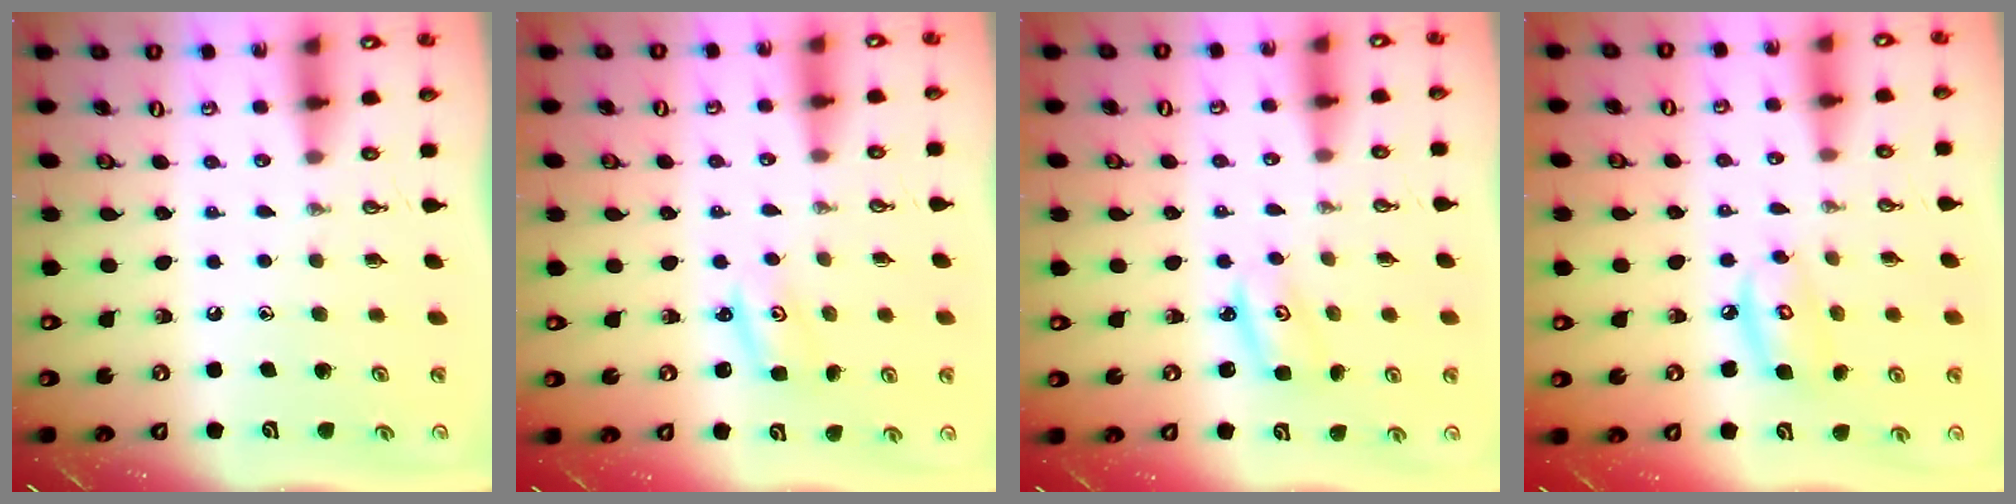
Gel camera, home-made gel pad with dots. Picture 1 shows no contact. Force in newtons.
{"total": 2.1, "press": 2.1, "slide": 0.2}
{"total": 2.8, "press": 2.8, "slide": 0.2}
{"total": 7.9, "press": 7.9, "slide": 0.6}